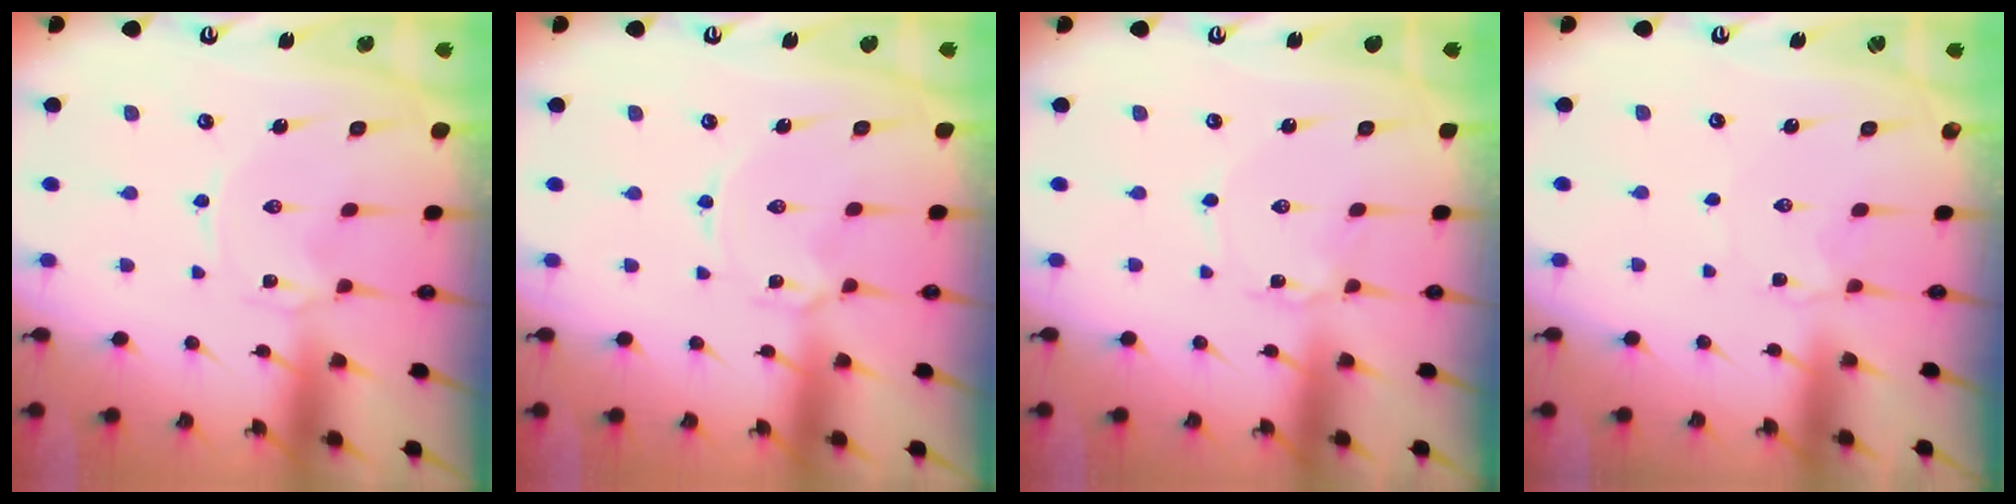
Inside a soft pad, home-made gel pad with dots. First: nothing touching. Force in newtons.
{"total": 1.7, "press": 1.7, "slide": 0.3}
{"total": 1.7, "press": 1.7, "slide": 0.2}
{"total": 2.2, "press": 2.2, "slide": 0.3}